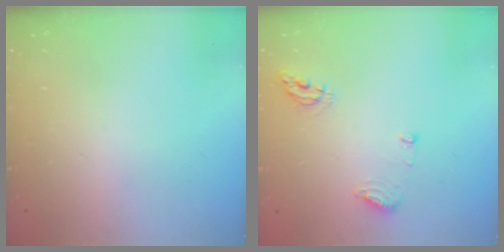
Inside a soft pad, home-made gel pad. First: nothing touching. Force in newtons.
{"total": 6.9, "press": 6.8, "slide": 0.9}